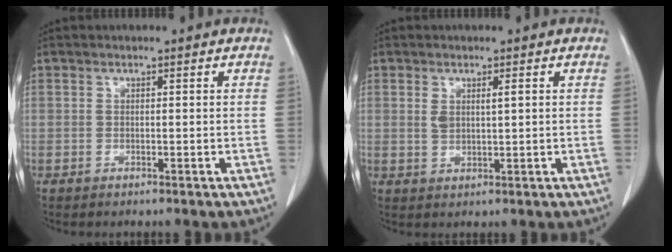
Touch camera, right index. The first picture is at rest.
{"total": 2.5, "force": [0.8, 0.7, 2.2], "torque": [-0.046, 0.006, 0.020]}